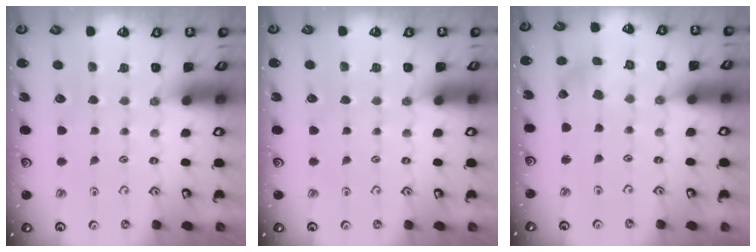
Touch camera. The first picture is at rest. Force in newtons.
{"total": 0.0}
{"total": 0.8, "press": 0.8, "slide": 0.2}